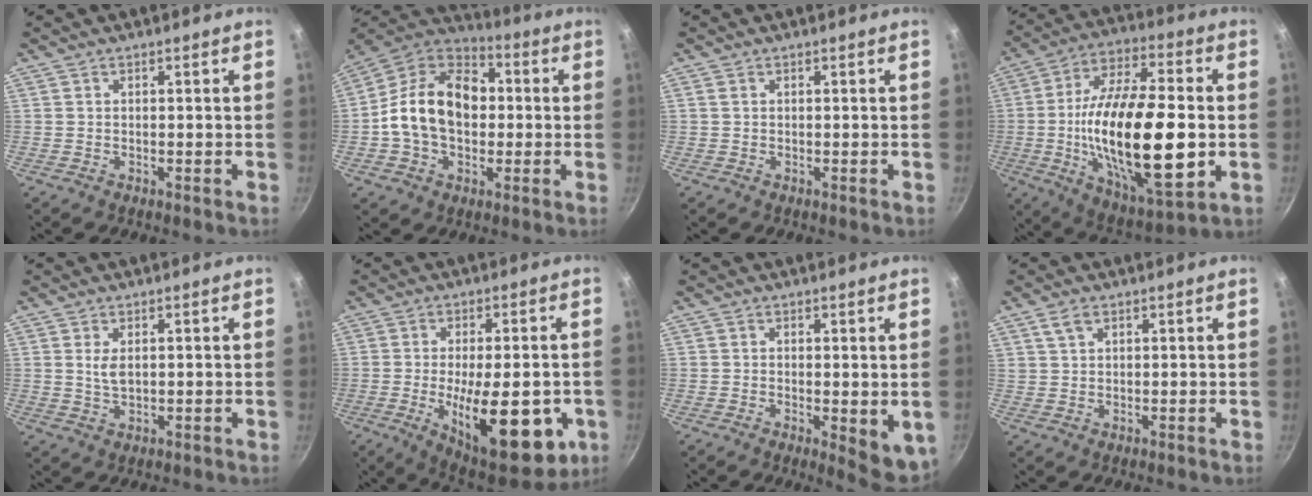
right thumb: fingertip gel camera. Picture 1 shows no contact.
{"total": 18.3, "force": [0.2, 13.1, 12.8], "torque": [-0.191, 0.036, -0.014]}
{"total": 0.6, "force": [0.1, 0.5, 0.3], "torque": [-0.006, 0.002, 0.002]}
{"total": 28.1, "force": [-2.9, 11.1, 25.6], "torque": [-0.448, 0.007, -0.047]}
{"total": 3.1, "force": [0.8, 1.6, 2.5], "torque": [-0.043, -0.008, 0.017]}
{"total": 20.7, "force": [-5.3, 8.4, 18.2], "torque": [-0.231, -0.004, -0.063]}
{"total": 6.6, "force": [-0.6, 2.6, 6.0], "torque": [-0.066, -0.009, -0.002]}
{"total": 3.0, "force": [1.7, 1.8, 1.8], "torque": [-0.026, 0.000, 0.034]}